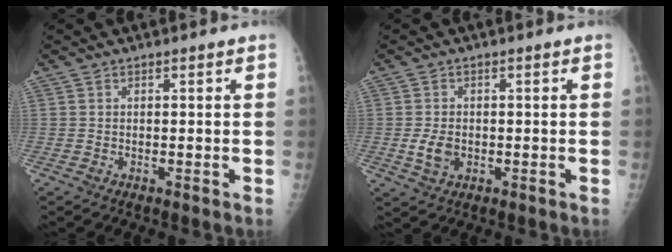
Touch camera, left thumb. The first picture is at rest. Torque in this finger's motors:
{"motor_torque": [-0.05, 0.58, 0.47, 0.19, 0.00]}